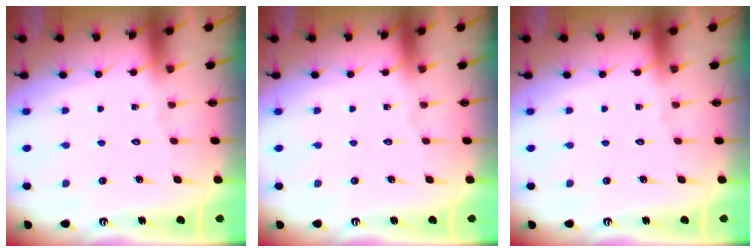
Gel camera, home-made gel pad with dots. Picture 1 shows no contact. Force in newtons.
{"total": 0.0}
{"total": 0.0}